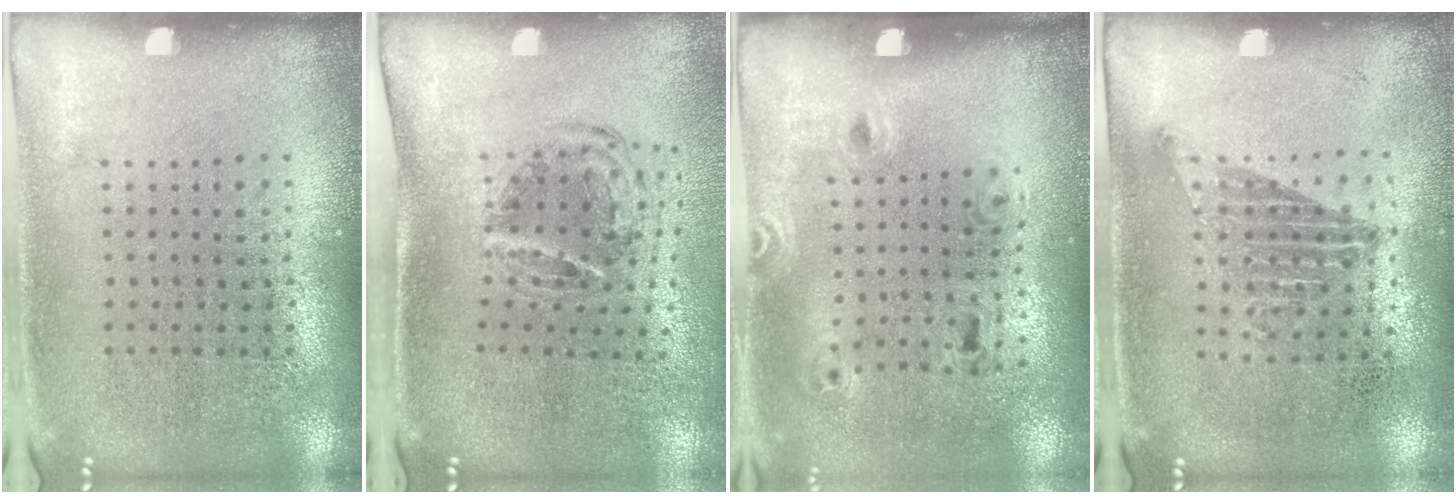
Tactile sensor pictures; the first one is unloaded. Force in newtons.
{"total": 1.1, "press": 1.0, "slide": 0.5}
{"total": 1.5, "press": 0.9, "slide": 1.2}
{"total": 1.1, "press": 1.0, "slide": 0.5}